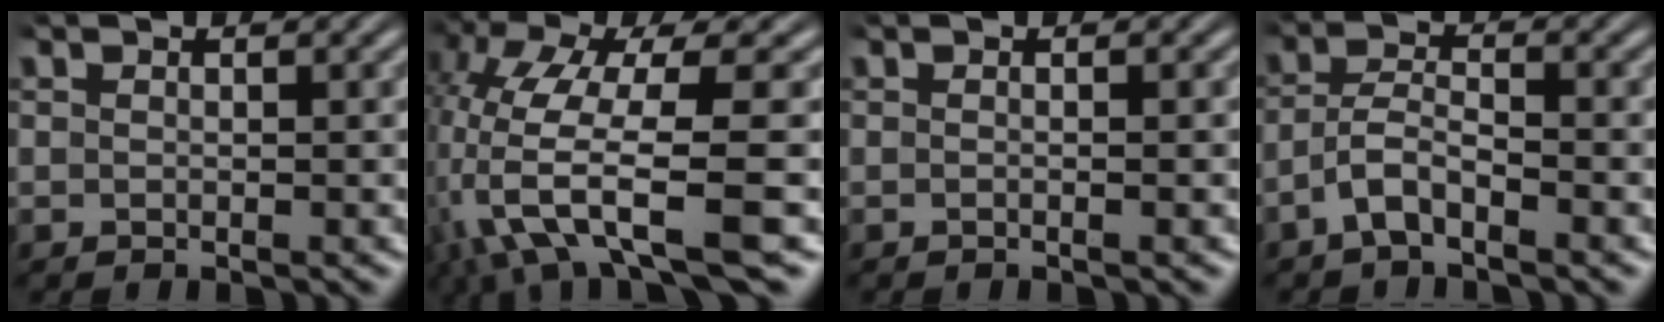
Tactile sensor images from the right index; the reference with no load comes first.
{"total": 10.8, "force": [-3.9, 4.9, 8.8], "torque": [-0.181, -0.042, -0.040]}
{"total": 0.7, "force": [-0.3, -0.2, 0.6], "torque": [-0.011, 0.004, -0.009]}
{"total": 3.4, "force": [-2.2, 1.8, 2.0], "torque": [-0.048, -0.009, -0.038]}